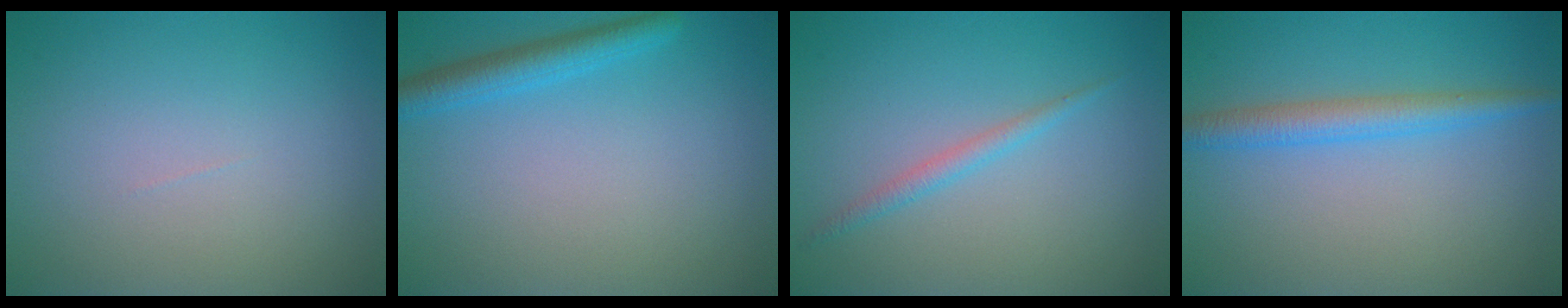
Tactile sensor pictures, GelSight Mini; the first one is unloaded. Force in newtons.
{"total": 2.8, "press": 2.8, "slide": 0.1}
{"total": 1.4, "press": 1.4, "slide": 0.1}
{"total": 3.0, "press": 3.0, "slide": 0.1}